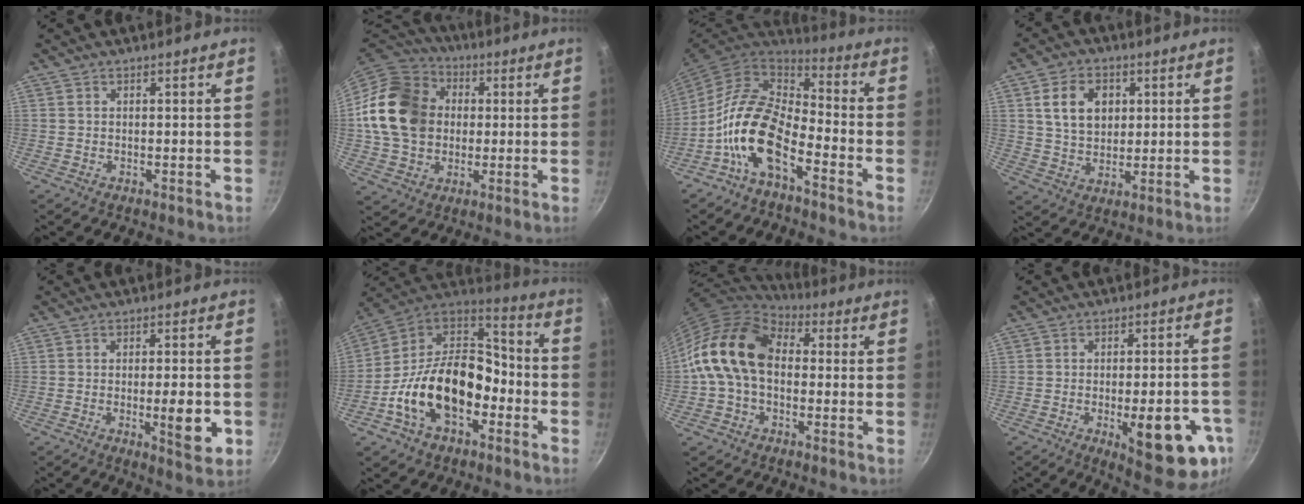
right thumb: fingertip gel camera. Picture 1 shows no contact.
{"total": 19.5, "force": [2.0, 15.6, 11.4], "torque": [-0.194, 0.030, 0.032]}
{"total": 15.0, "force": [-6.5, 7.6, 11.2], "torque": [-0.201, 0.062, -0.141]}
{"total": 9.6, "force": [2.6, 7.0, 6.0], "torque": [-0.082, -0.004, 0.046]}
{"total": 8.1, "force": [-2.0, 2.1, 7.5], "torque": [-0.102, 0.000, -0.027]}
{"total": 21.4, "force": [-6.1, 13.8, 15.2], "torque": [-0.240, 0.064, -0.117]}
{"total": 15.3, "force": [0.8, 10.6, 11.0], "torque": [-0.176, 0.031, -0.004]}
{"total": 18.0, "force": [-6.5, 6.5, 15.5], "torque": [-0.164, 0.011, -0.079]}